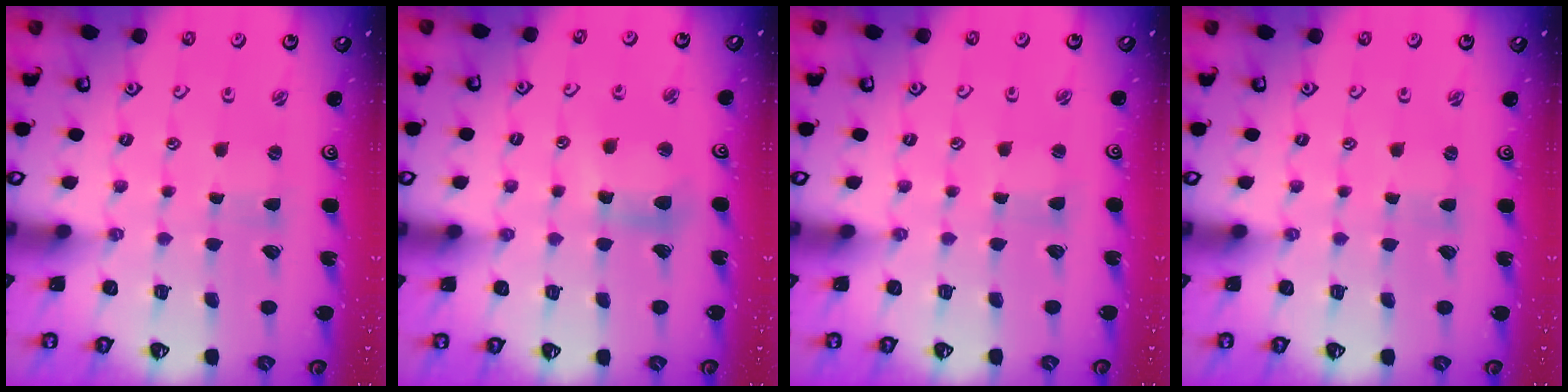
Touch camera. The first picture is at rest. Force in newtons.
{"total": 9.6, "press": 9.5, "slide": 1.2}
{"total": 0.8, "press": 0.8, "slide": 0.1}
{"total": 0.0}